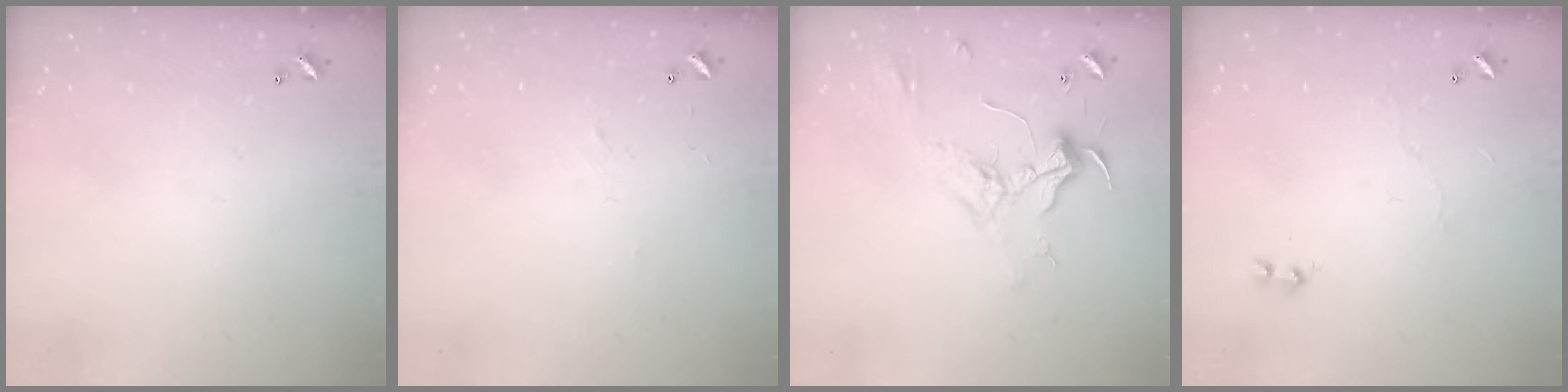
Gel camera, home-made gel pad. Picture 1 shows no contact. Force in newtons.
{"total": 2.7, "press": 2.6, "slide": 0.4}
{"total": 2.3, "press": 2.2, "slide": 0.8}
{"total": 4.9, "press": 4.8, "slide": 0.6}